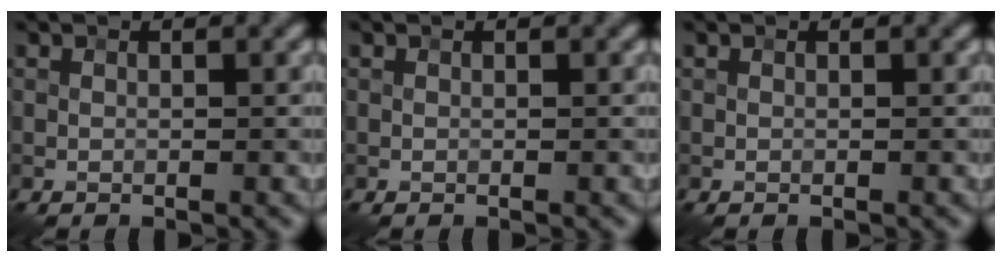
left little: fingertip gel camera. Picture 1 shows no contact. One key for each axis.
{"total": 0.0}
{"total": 0.0}